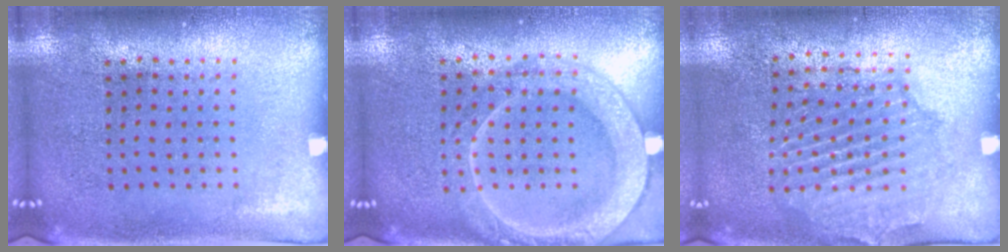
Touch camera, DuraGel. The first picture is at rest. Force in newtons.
{"total": 2.0, "press": 2.0, "slide": 0.2}
{"total": 1.6, "press": 1.6, "slide": 0.3}